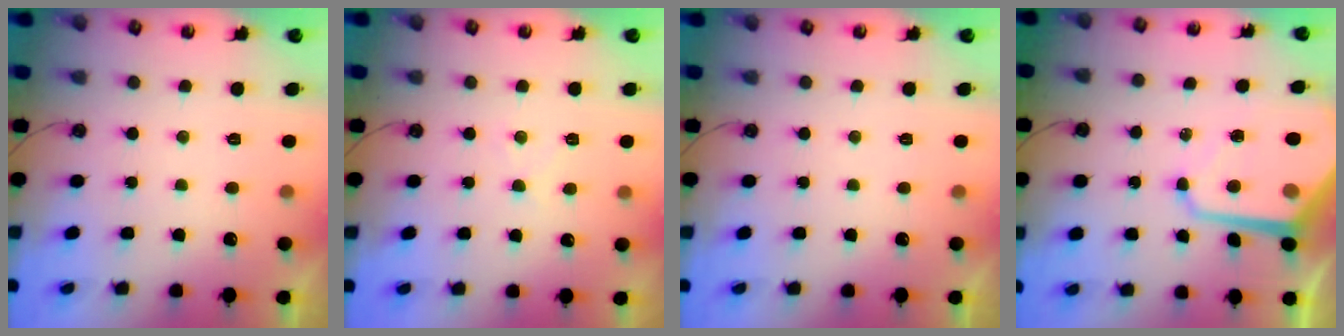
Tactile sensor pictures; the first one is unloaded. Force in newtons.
{"total": 3.7, "press": 3.7, "slide": 0.6}
{"total": 0.0}
{"total": 10.9, "press": 10.8, "slide": 0.9}